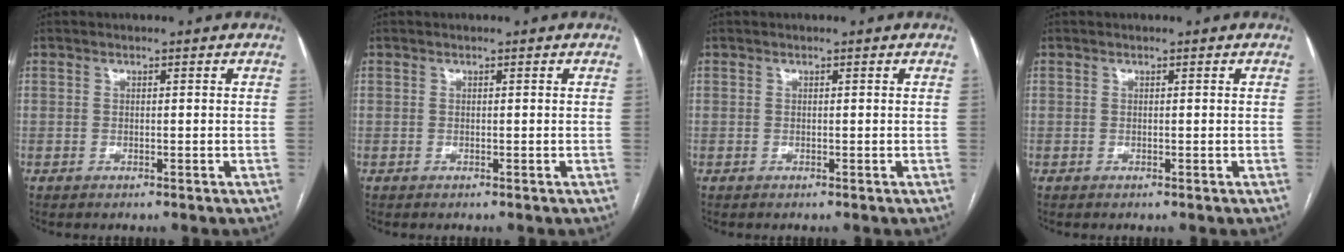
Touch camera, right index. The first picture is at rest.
{"total": 0.0}
{"total": 0.0}
{"total": 0.0}